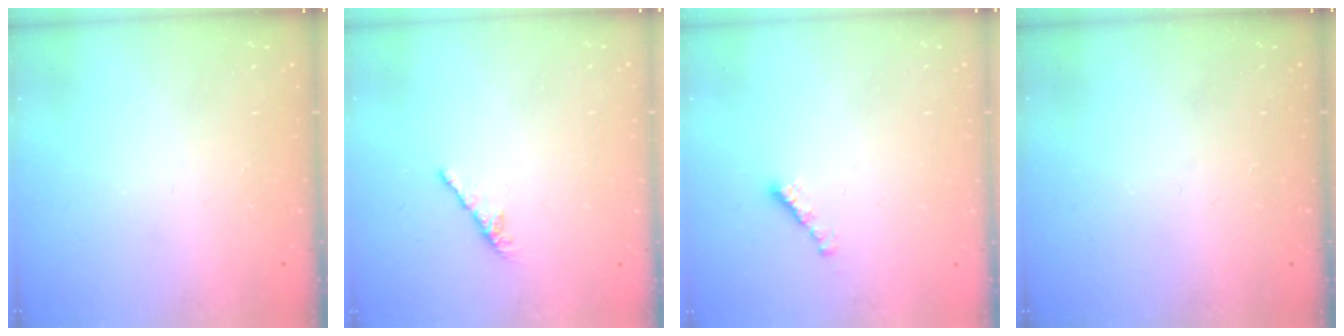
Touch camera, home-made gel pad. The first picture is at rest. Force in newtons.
{"total": 0.0}
{"total": 2.3, "press": 2.2, "slide": 0.4}
{"total": 0.0}